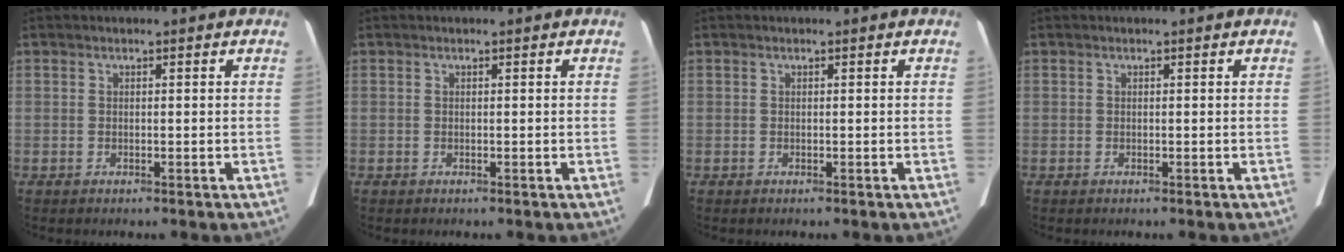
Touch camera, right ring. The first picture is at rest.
{"total": 0.0}
{"total": 0.0}
{"total": 0.0}